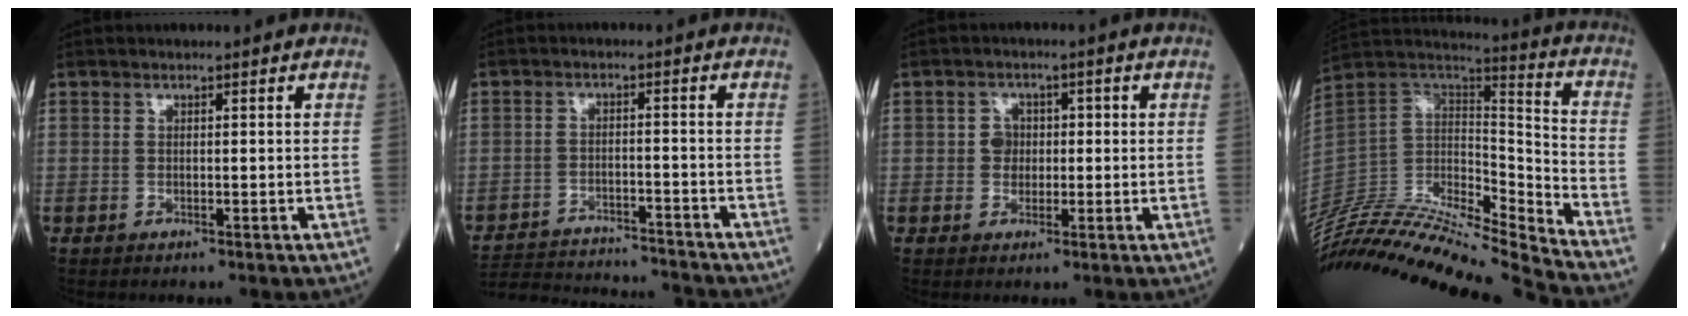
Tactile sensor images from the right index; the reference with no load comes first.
{"total": 15.3, "force": [-14.9, 0.8, 3.7], "torque": [-0.069, 0.000, -0.218]}
{"total": 2.9, "force": [0.0, 2.6, 1.3], "torque": [-0.014, 0.009, -0.002]}
{"total": 32.2, "force": [-30.1, 1.3, 11.2], "torque": [-0.242, -0.030, -0.494]}